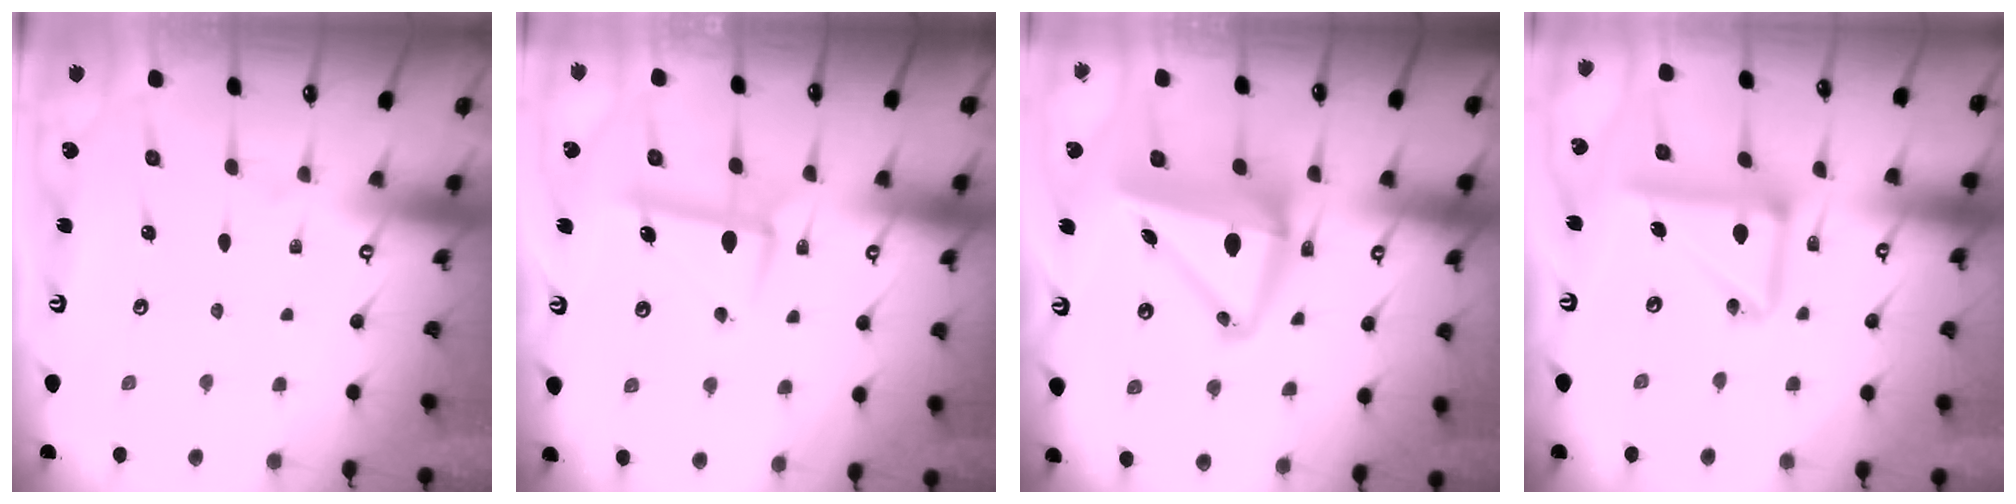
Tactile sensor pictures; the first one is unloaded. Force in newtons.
{"total": 8.4, "press": 8.3, "slide": 1.2}
{"total": 11.4, "press": 11.1, "slide": 2.6}
{"total": 14.8, "press": 14.6, "slide": 2.4}